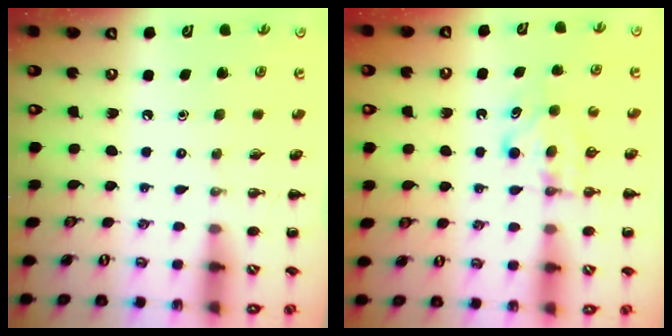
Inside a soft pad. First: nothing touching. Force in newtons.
{"total": 5.3, "press": 5.2, "slide": 1.0}